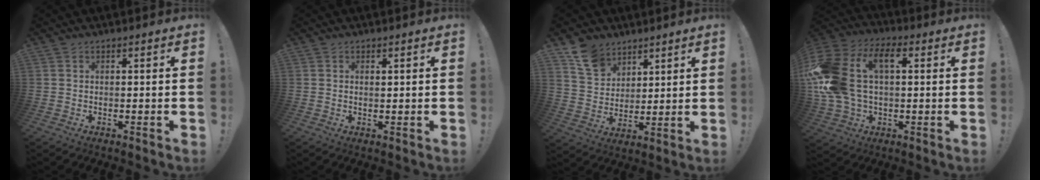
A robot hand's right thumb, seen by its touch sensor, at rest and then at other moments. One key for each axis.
{"total": 0.9, "fx": 0.7, "fy": 0.3, "fz": 0.5, "tx": -0.002, "ty": -0.002, "tz": 0.012}
{"total": 10.9, "fx": 7.7, "fy": 7.1, "fz": 3.0, "tx": -0.050, "ty": -0.050, "tz": 0.151}
{"total": 20.4, "fx": 3.2, "fy": 13.4, "fz": 15.1, "tx": -0.309, "ty": 0.007, "tz": 0.055}